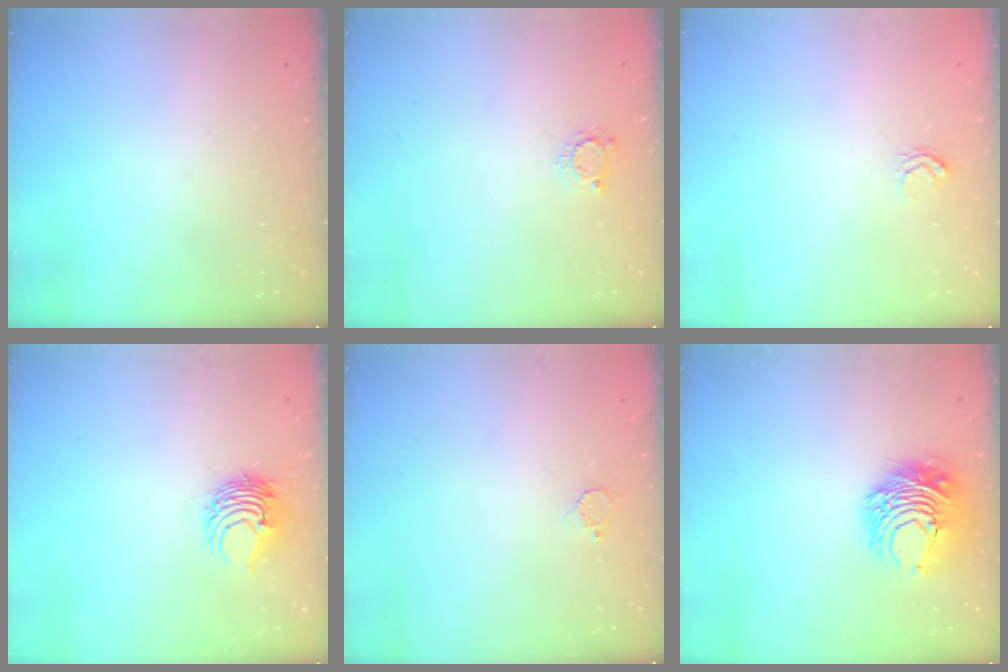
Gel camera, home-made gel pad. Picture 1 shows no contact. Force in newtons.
{"total": 3.5, "press": 3.5, "slide": 0.4}
{"total": 3.4, "press": 3.4, "slide": 0.3}
{"total": 7.8, "press": 7.7, "slide": 1.1}
{"total": 2.1, "press": 2.1, "slide": 0.2}
{"total": 10.5, "press": 10.4, "slide": 0.6}